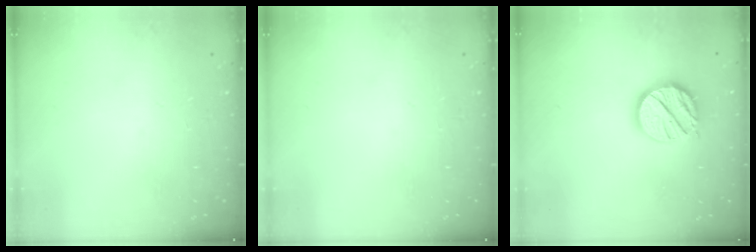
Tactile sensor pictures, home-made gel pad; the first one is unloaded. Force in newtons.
{"total": 0.0}
{"total": 15.9, "press": 15.9, "slide": 1.5}